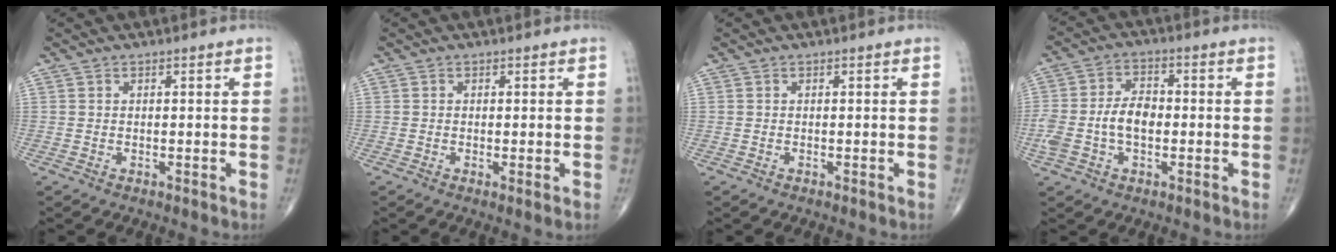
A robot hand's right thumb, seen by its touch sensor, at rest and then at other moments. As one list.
[{"total": 1.2, "force": [-0.2, 0.1, 1.2], "torque": [-0.027, -0.006, -0.005]}, {"total": 0.0}, {"total": 8.9, "force": [-1.1, 5.5, 6.9], "torque": [-0.143, 0.027, -0.023]}]